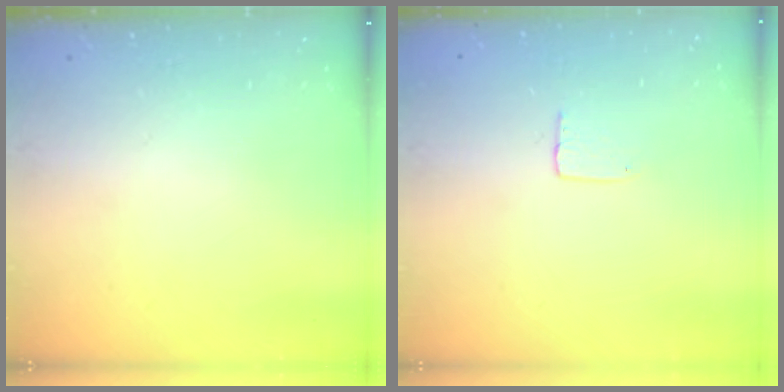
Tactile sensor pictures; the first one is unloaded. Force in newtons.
{"total": 3.6, "press": 3.6, "slide": 0.2}